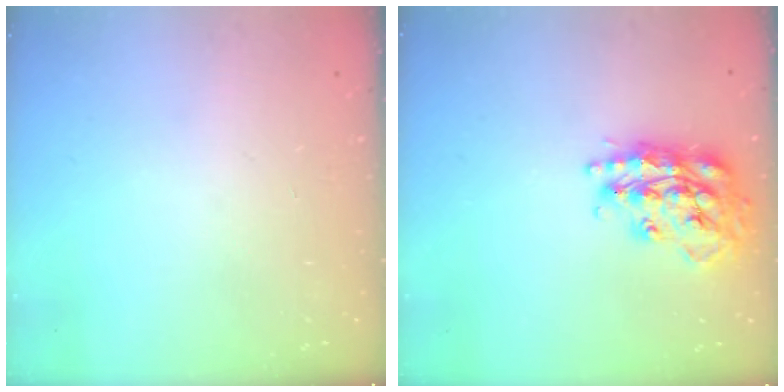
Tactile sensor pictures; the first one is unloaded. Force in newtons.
{"total": 19.5, "press": 19.5, "slide": 1.8}